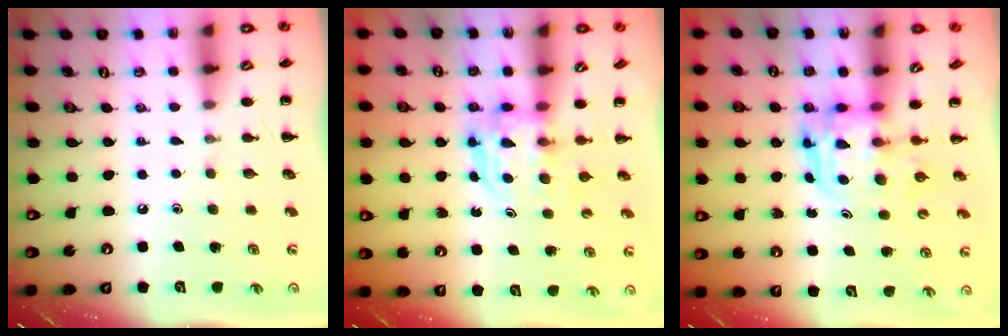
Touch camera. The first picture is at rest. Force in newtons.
{"total": 3.8, "press": 3.7, "slide": 0.2}
{"total": 4.6, "press": 4.4, "slide": 1.1}